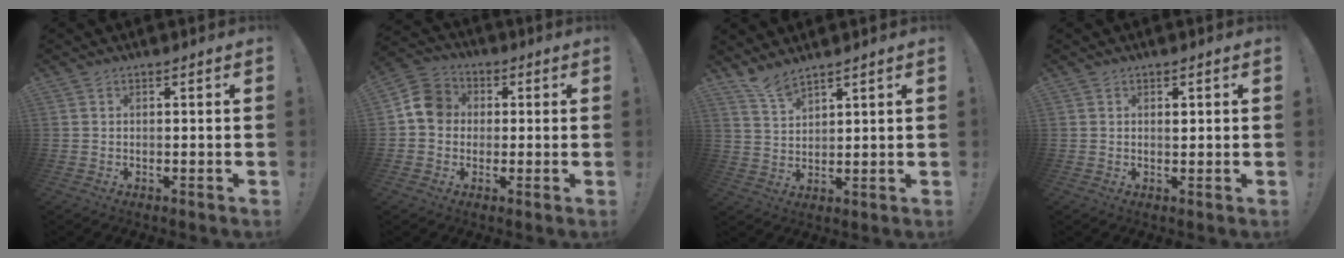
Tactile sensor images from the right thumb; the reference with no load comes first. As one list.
[{"total": 9.5, "force": [0.6, 8.3, 4.4], "torque": [-0.056, 0.016, 0.014]}, {"total": 5.6, "force": [5.0, 1.0, 2.4], "torque": [-0.052, -0.032, 0.093]}, {"total": 1.1, "force": [0.6, 0.7, 0.6], "torque": [0.012, -0.007, 0.006]}]